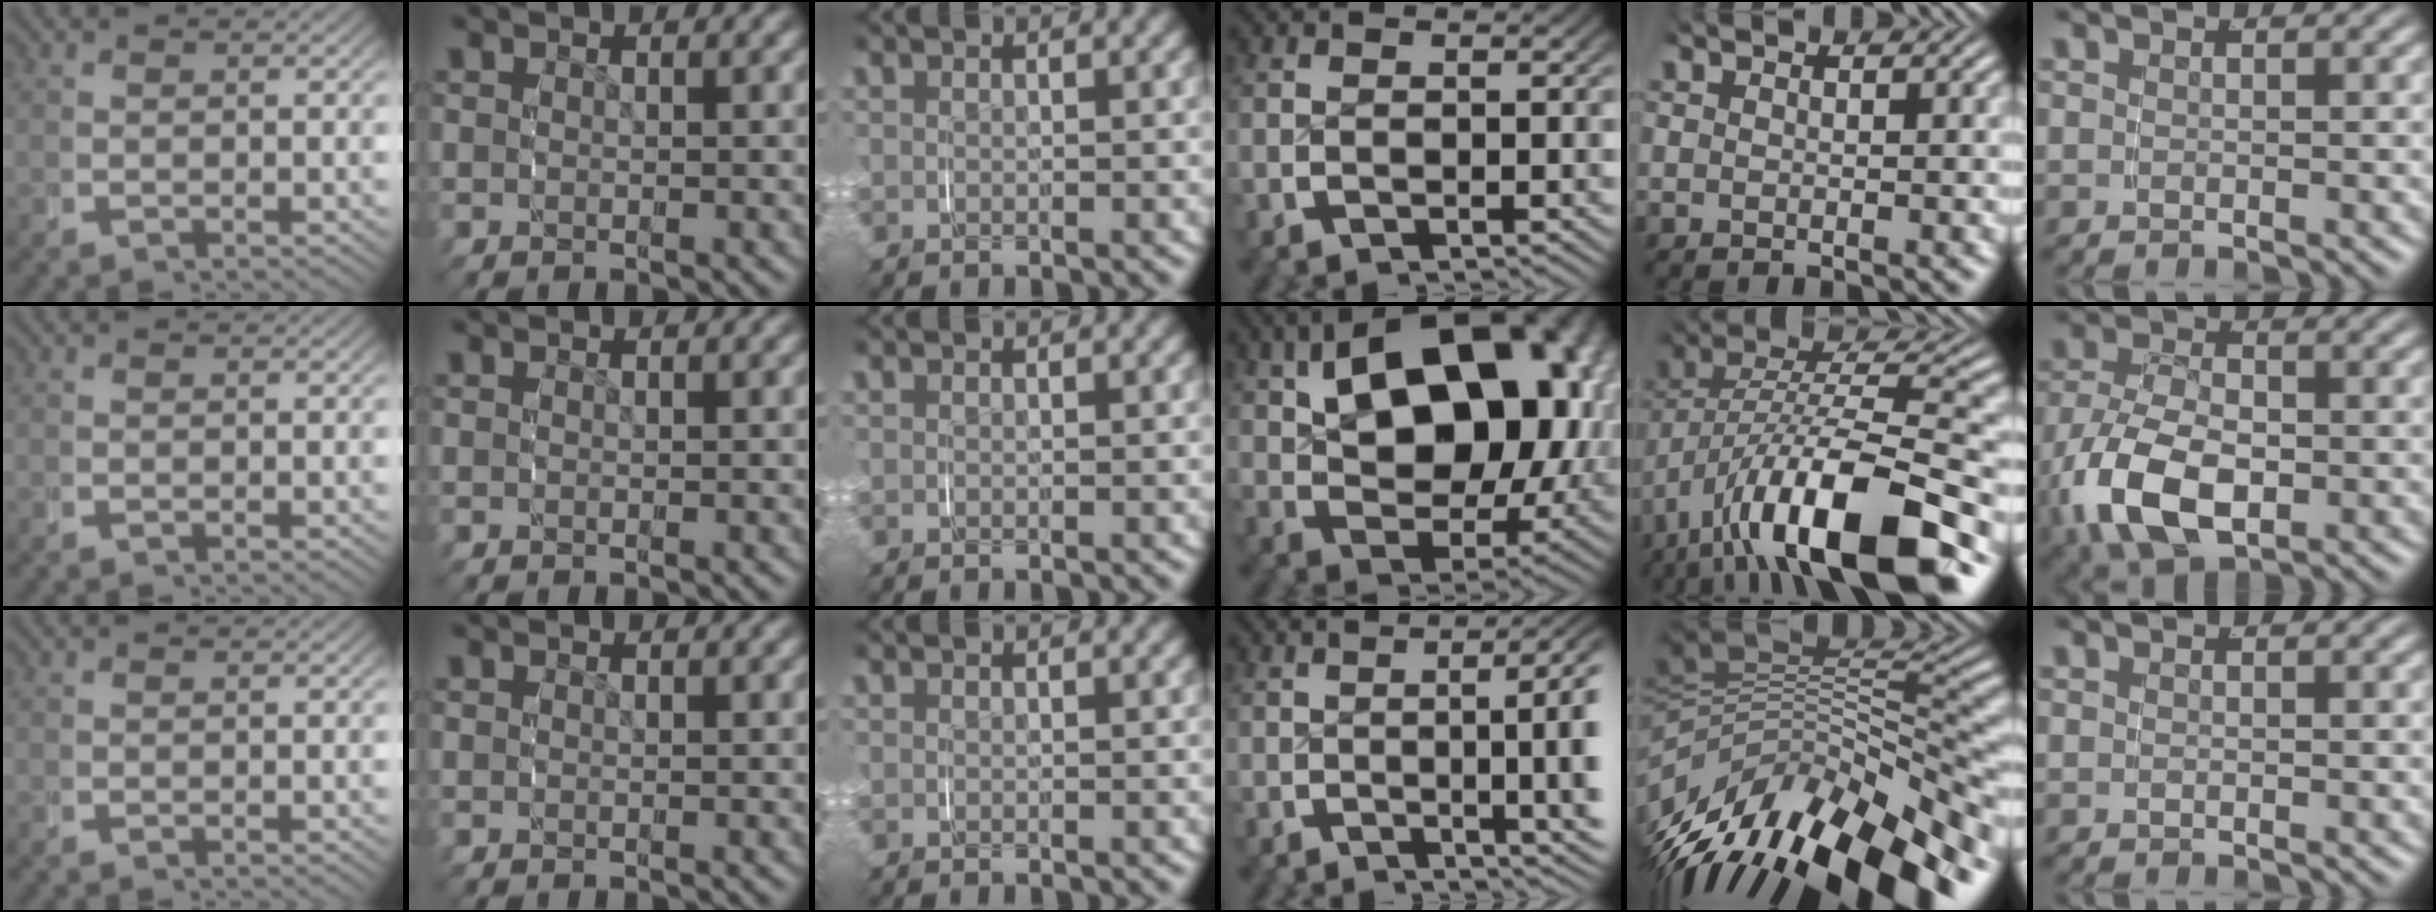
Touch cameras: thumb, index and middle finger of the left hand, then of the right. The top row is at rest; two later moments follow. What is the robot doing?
{"motion": "grasp_and_lifting", "object": "keyboard"}